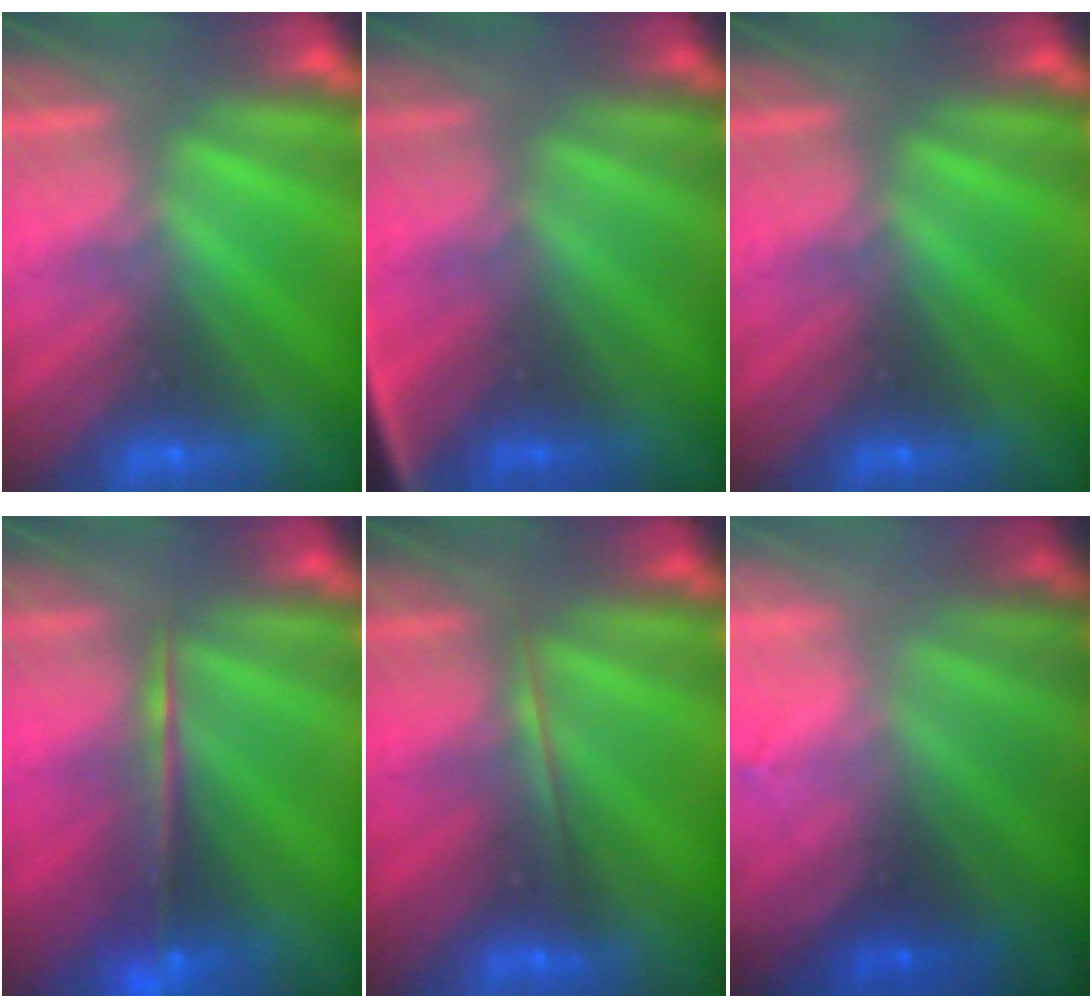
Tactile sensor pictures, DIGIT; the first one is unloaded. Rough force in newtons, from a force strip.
{"total": 2.7}
{"total": 0.0}
{"total": 5.5}
{"total": 1.8}
{"total": 7.8}